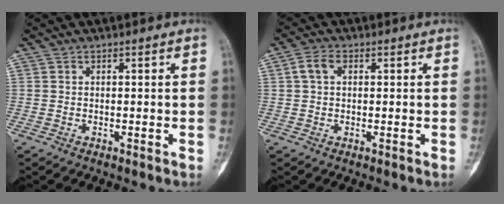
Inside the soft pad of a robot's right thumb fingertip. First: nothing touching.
{"total": 3.2, "force": [0.8, 2.1, 2.4], "torque": [-0.049, 0.010, 0.013]}